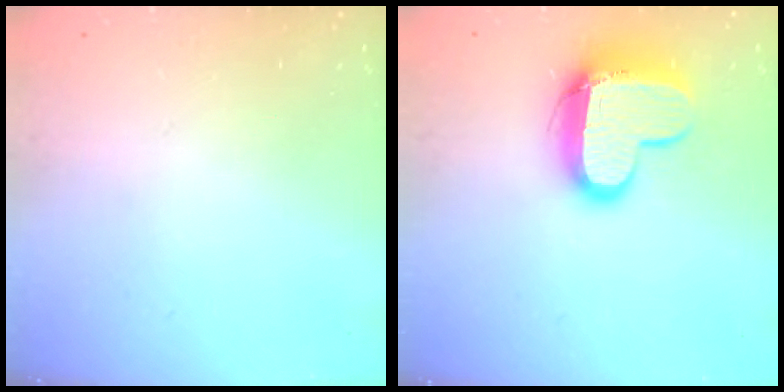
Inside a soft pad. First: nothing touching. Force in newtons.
{"total": 12.9, "press": 12.9, "slide": 1.1}